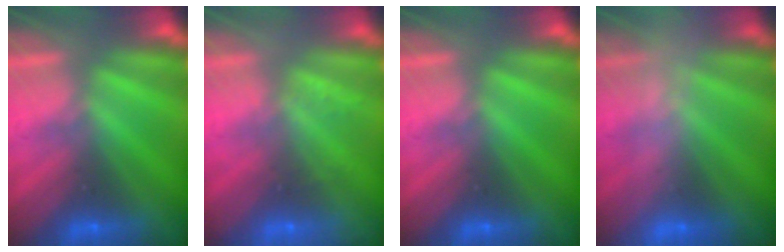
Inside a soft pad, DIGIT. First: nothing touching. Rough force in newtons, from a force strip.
{"total": 2.2}
{"total": 0.0}
{"total": 2.8}